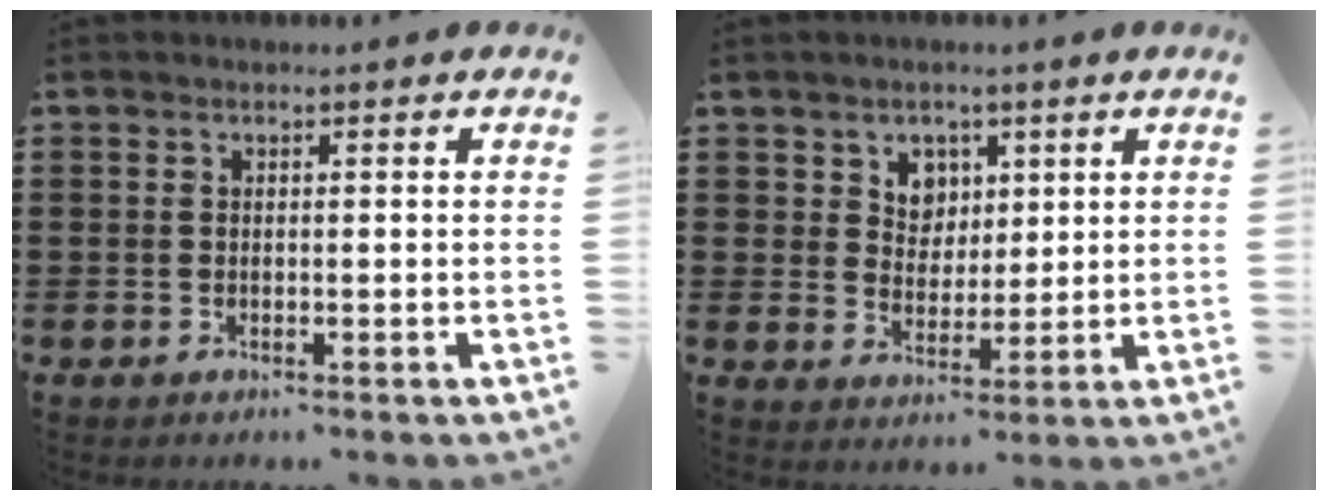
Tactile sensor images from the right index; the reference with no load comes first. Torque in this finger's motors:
{"motor_torque": [0.07, 0.06, 0.07, 0.03]}